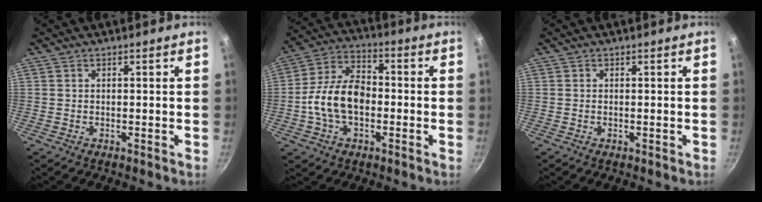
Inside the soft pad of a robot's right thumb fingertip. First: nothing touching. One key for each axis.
{"total": 12.7, "fx": -2.0, "fy": 8.1, "fz": 9.5, "tx": -0.148, "ty": 0.035, "tz": -0.049}
{"total": 0.0}